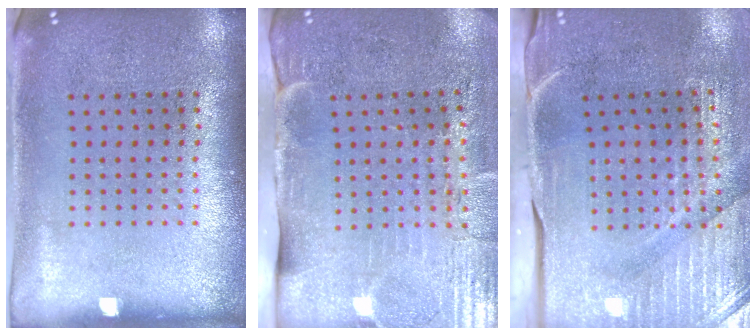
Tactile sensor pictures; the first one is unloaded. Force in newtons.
{"total": 4.6, "press": 3.7, "slide": 2.7}
{"total": 4.6, "press": 3.9, "slide": 2.5}